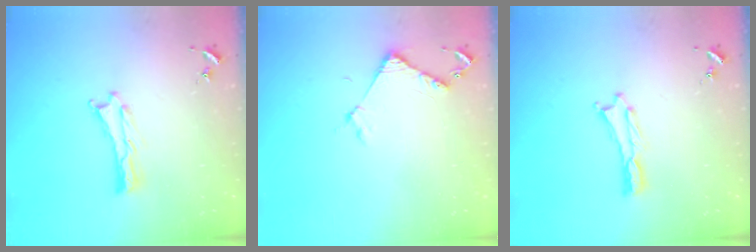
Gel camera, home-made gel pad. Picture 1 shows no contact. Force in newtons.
{"total": 3.8, "press": 3.8, "slide": 0.3}
{"total": 0.0}